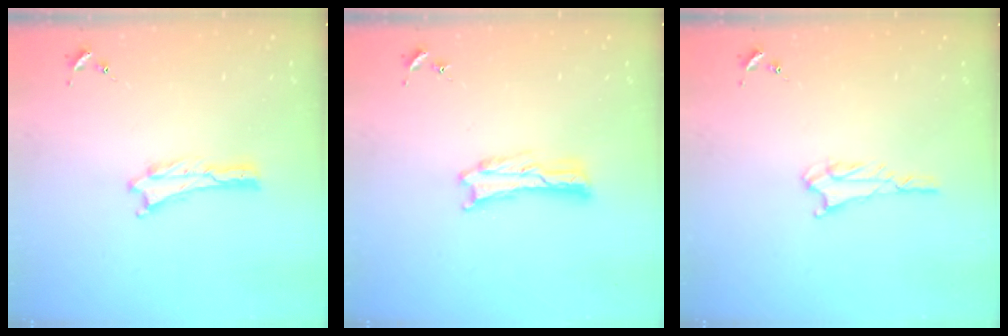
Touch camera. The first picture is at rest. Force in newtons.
{"total": 0.8, "press": 0.8, "slide": 0.2}
{"total": 1.6, "press": 1.6, "slide": 0.1}